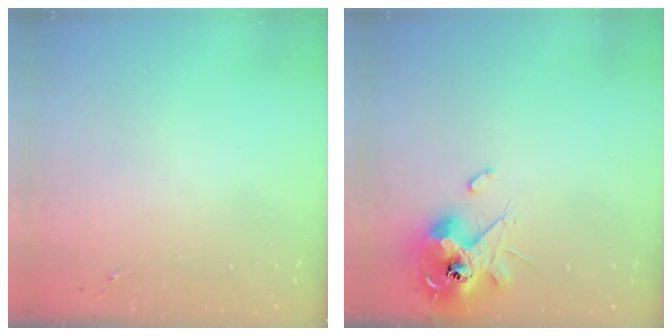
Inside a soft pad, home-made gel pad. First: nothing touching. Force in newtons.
{"total": 13.1, "press": 13.0, "slide": 1.6}